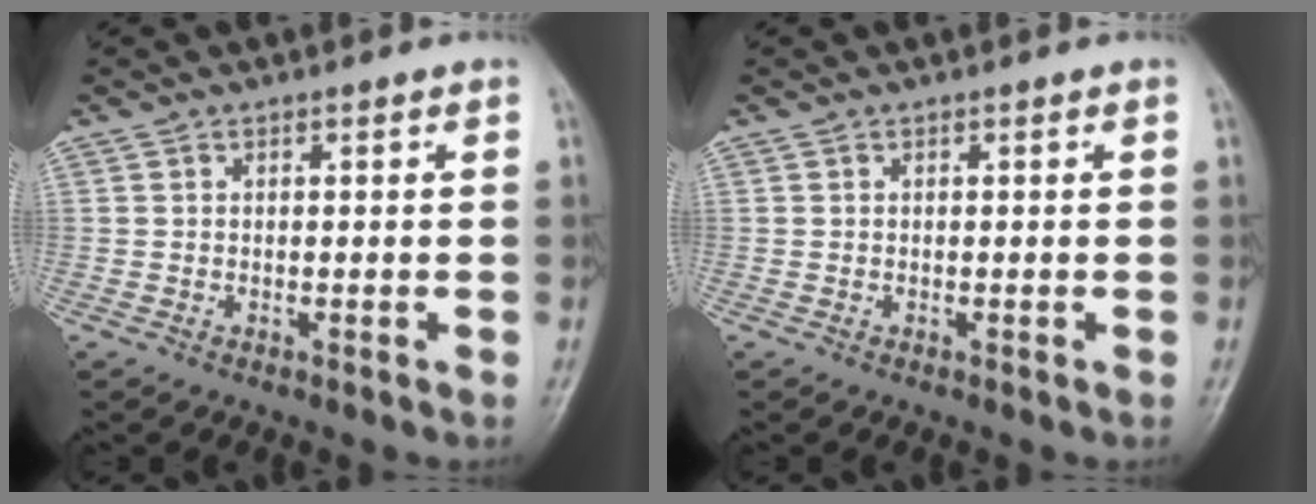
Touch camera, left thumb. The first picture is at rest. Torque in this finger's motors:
{"motor_torque": [-0.12, -0.12, 0.06, 0.06, 0.00]}